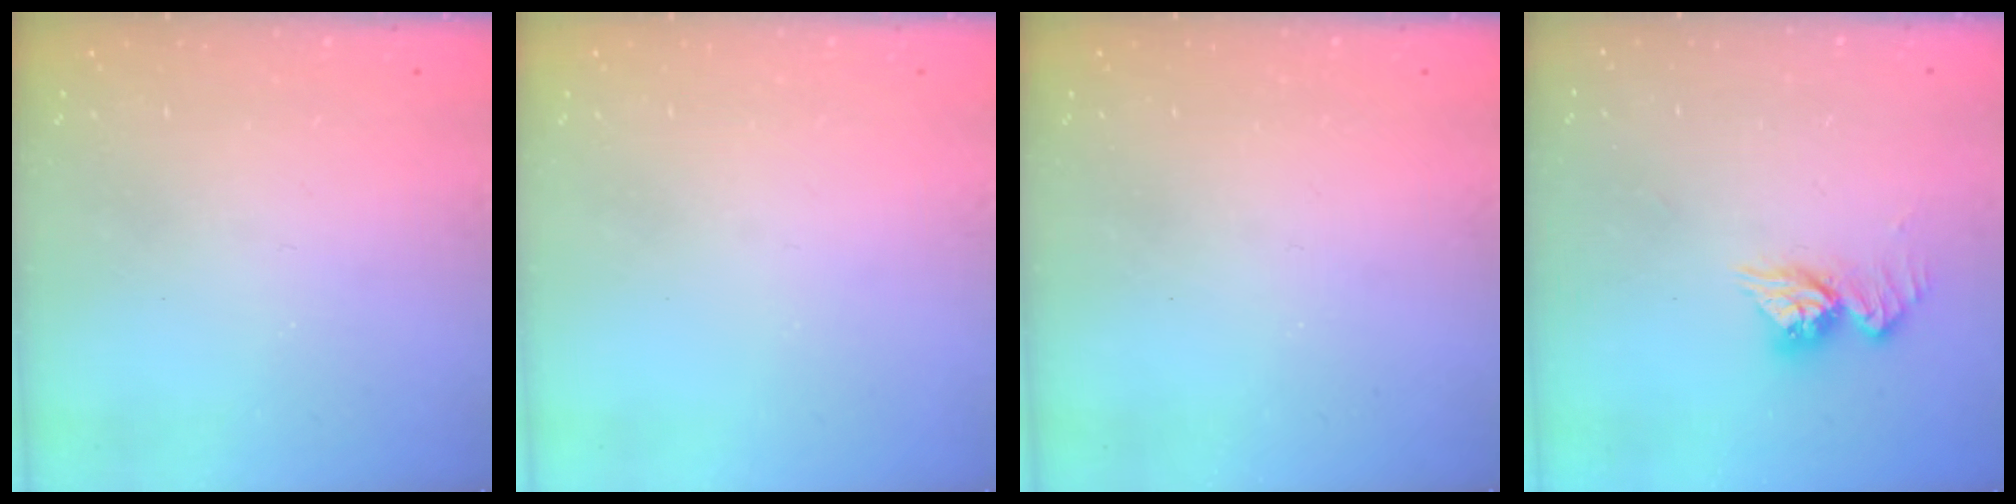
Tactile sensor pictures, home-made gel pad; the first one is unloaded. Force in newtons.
{"total": 0.0}
{"total": 0.0}
{"total": 9.7, "press": 9.7, "slide": 0.9}